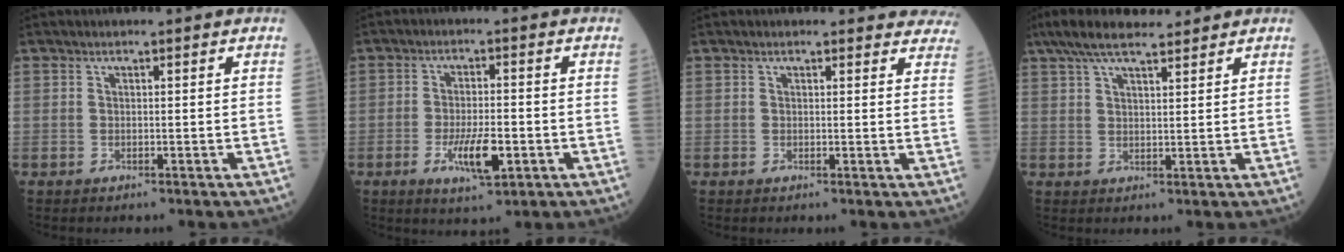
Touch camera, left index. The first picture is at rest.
{"total": 6.5, "force": [-2.3, 1.6, 5.8], "torque": [-0.110, -0.007, -0.036]}
{"total": 8.6, "force": [8.1, 2.4, 1.1], "torque": [0.031, -0.011, 0.054]}
{"total": 8.6, "force": [7.0, 1.7, 4.8], "torque": [-0.087, 0.031, 0.121]}